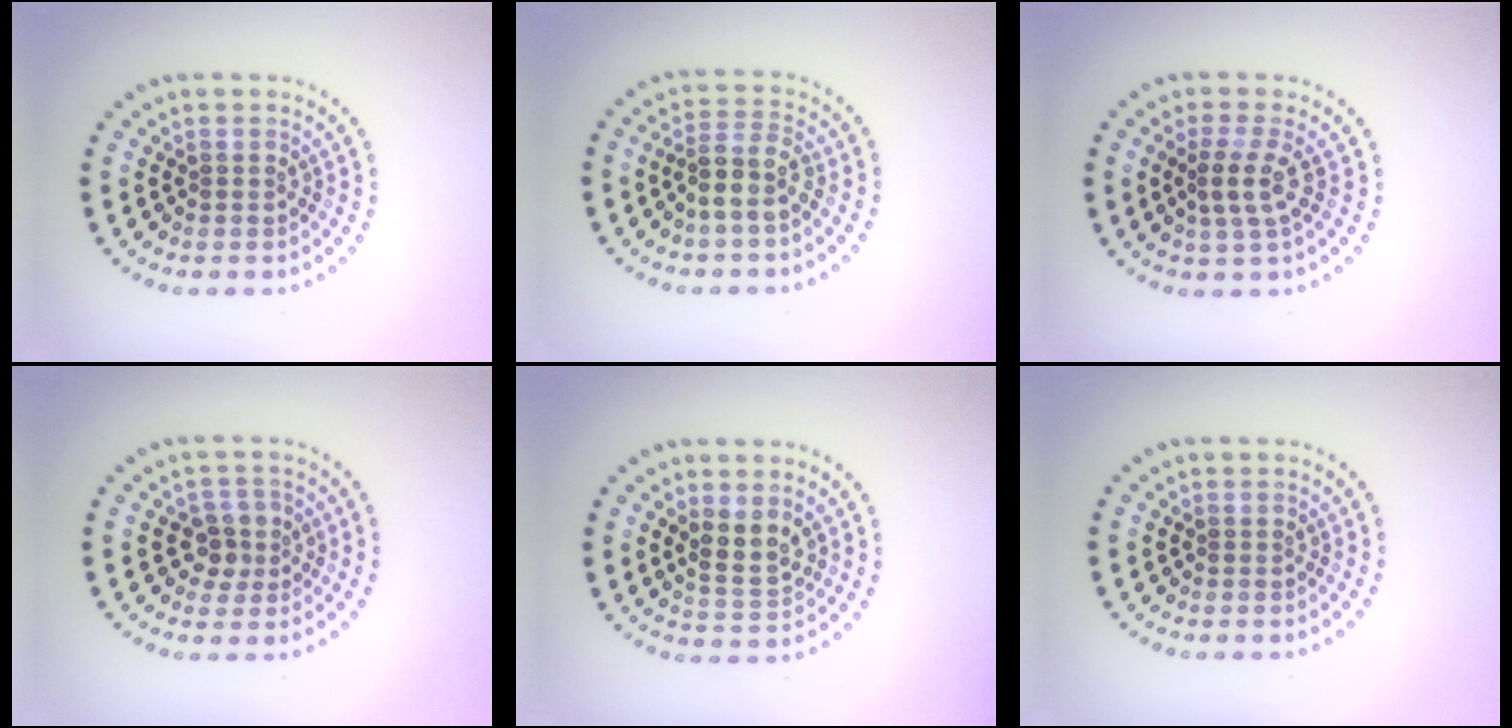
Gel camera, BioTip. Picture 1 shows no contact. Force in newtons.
{"total": 2.8, "press": 2.3, "slide": 1.6}
{"total": 2.5, "press": 2.0, "slide": 1.5}
{"total": 2.5, "press": 2.3, "slide": 0.9}
{"total": 2.7, "press": 2.5, "slide": 1.0}
{"total": 0.0}